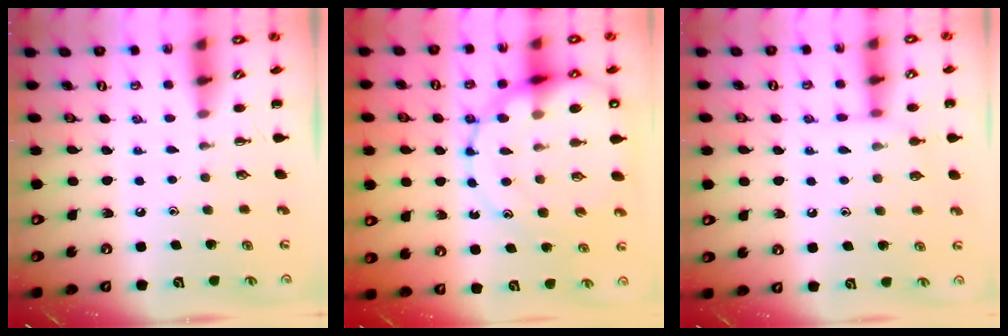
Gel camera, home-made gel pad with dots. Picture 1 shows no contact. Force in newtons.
{"total": 20.3, "press": 20.1, "slide": 3.0}
{"total": 6.3, "press": 6.0, "slide": 1.8}